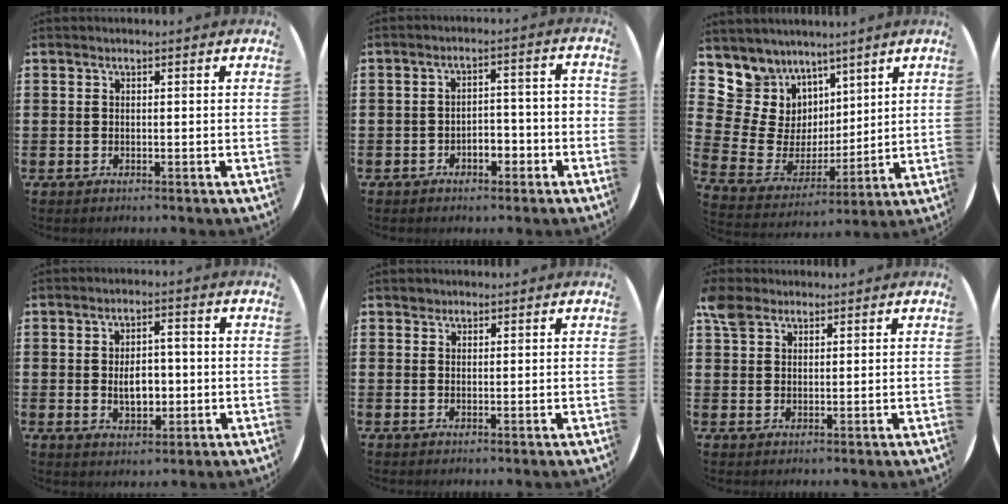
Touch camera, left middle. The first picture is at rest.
{"total": 3.2, "force": [-2.2, 1.7, 1.7], "torque": [-0.031, 0.008, -0.047]}
{"total": 8.2, "force": [5.5, 6.1, 0.4], "torque": [-0.064, -0.056, 0.108]}
{"total": 4.7, "force": [-0.3, 2.6, 3.9], "torque": [-0.058, 0.001, -0.012]}
{"total": 0.9, "force": [0.8, 0.4, -0.1], "torque": [0.000, 0.002, 0.016]}
{"total": 3.8, "force": [2.9, 2.1, 1.1], "torque": [-0.022, 0.003, 0.056]}